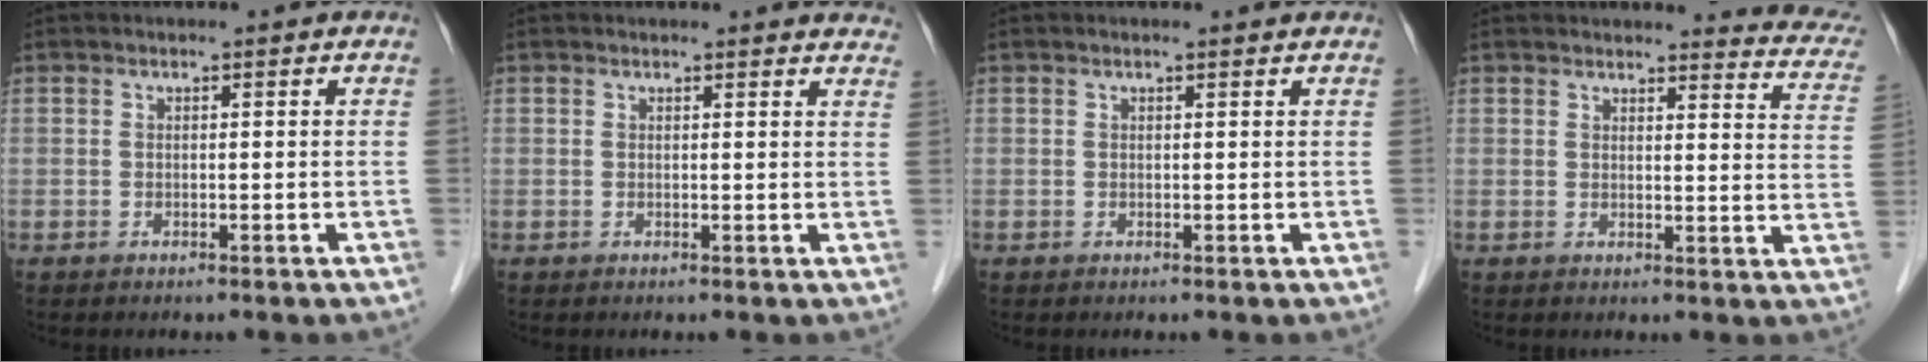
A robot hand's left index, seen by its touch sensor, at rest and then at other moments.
{"total": 6.1, "force": [5.9, 1.1, 0.9], "torque": [0.013, -0.013, 0.033]}
{"total": 1.1, "force": [0.9, 0.0, 0.5], "torque": [-0.013, 0.006, 0.009]}
{"total": 9.3, "force": [9.0, 1.1, 2.1], "torque": [0.001, -0.062, 0.066]}